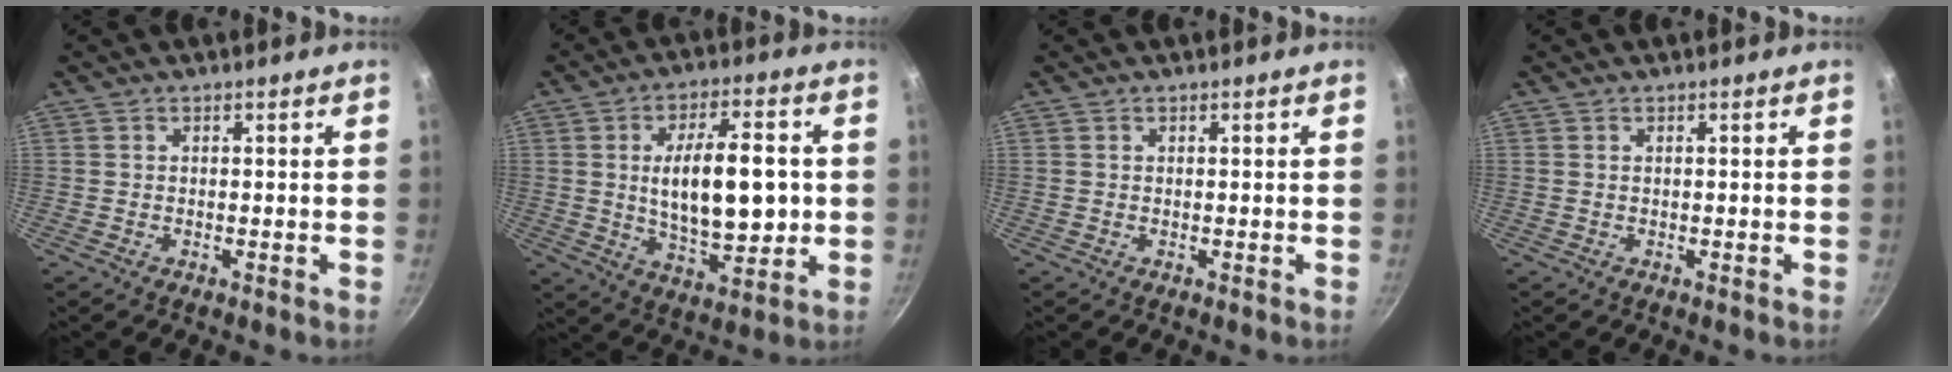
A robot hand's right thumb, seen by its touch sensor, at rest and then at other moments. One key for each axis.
{"total": 15.6, "fx": 0.9, "fy": 7.1, "fz": 13.9, "tx": -0.204, "ty": -0.004, "tz": 0.020}
{"total": 0.0}
{"total": 0.0}